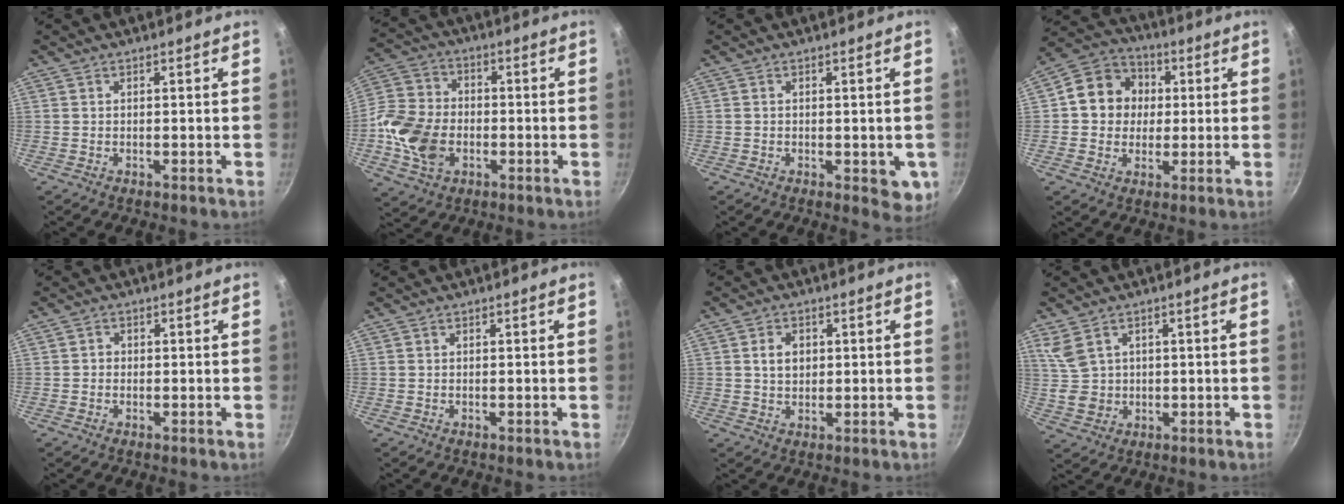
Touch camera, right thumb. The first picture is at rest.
{"total": 14.0, "force": [-3.1, 10.2, 9.0], "torque": [-0.166, 0.021, -0.068]}
{"total": 5.3, "force": [-0.9, 2.9, 4.4], "torque": [-0.043, -0.006, -0.008]}
{"total": 11.4, "force": [1.4, 10.1, 5.0], "torque": [-0.051, 0.014, 0.007]}
{"total": 1.2, "force": [-0.2, 1.1, 0.3], "torque": [-0.002, 0.003, -0.006]}
{"total": 0.0}
{"total": 4.1, "force": [0.8, 3.2, 2.5], "torque": [-0.027, 0.001, 0.014]}
{"total": 5.7, "force": [1.9, 4.6, 2.8], "torque": [-0.035, -0.009, 0.050]}